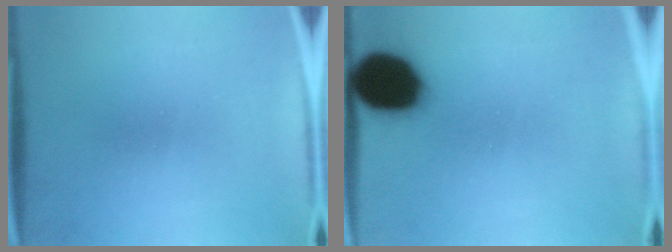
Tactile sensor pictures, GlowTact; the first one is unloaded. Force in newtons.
{"total": 14.7}